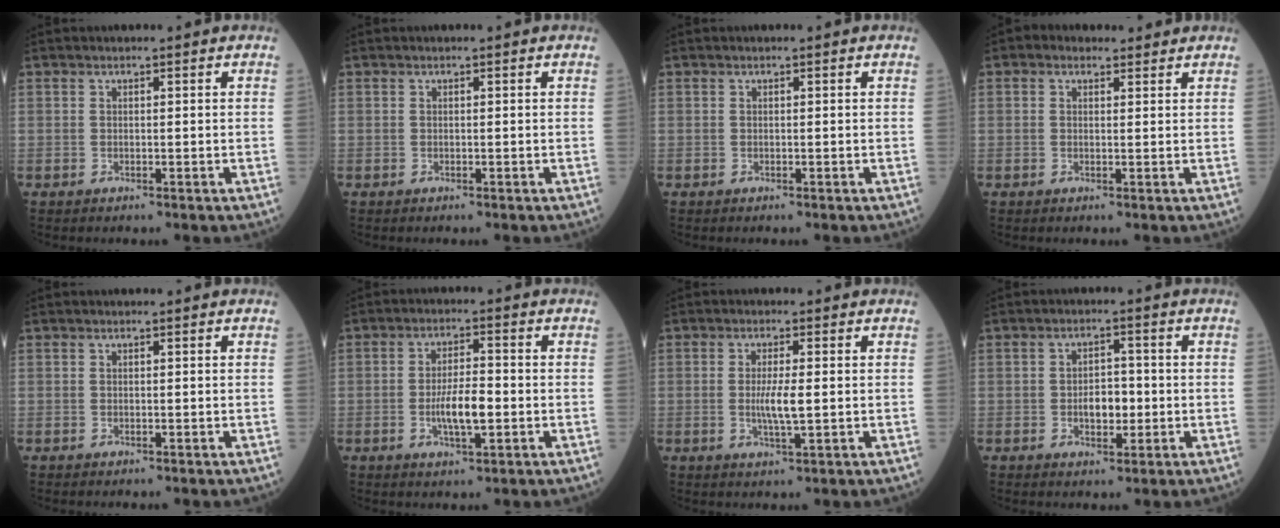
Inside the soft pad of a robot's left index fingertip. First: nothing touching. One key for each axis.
{"total": 0.0}
{"total": 0.0}
{"total": 2.4, "fx": 1.6, "fy": 1.5, "fz": 0.8, "tx": -0.018, "ty": 0.021, "tz": 0.025}
{"total": 0.0}
{"total": 5.8, "fx": -1.2, "fy": 1.5, "fz": 5.5, "tx": -0.108, "ty": -0.001, "tz": -0.022}
{"total": 3.9, "fx": -0.1, "fy": 0.3, "fz": 3.9, "tx": -0.080, "ty": -0.007, "tz": -0.001}
{"total": 4.1, "fx": -0.6, "fy": 2.3, "fz": 3.3, "tx": -0.054, "ty": 0.006, "tz": -0.008}